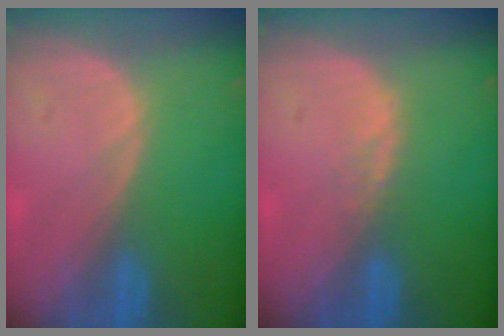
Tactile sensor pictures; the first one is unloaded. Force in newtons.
{"total": 1.0, "press": 1.0, "slide": 0.2}